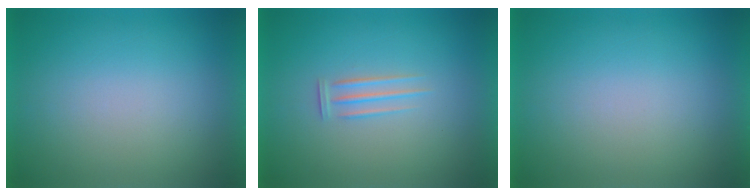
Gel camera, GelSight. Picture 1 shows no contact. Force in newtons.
{"total": 1.3}
{"total": 1.2}